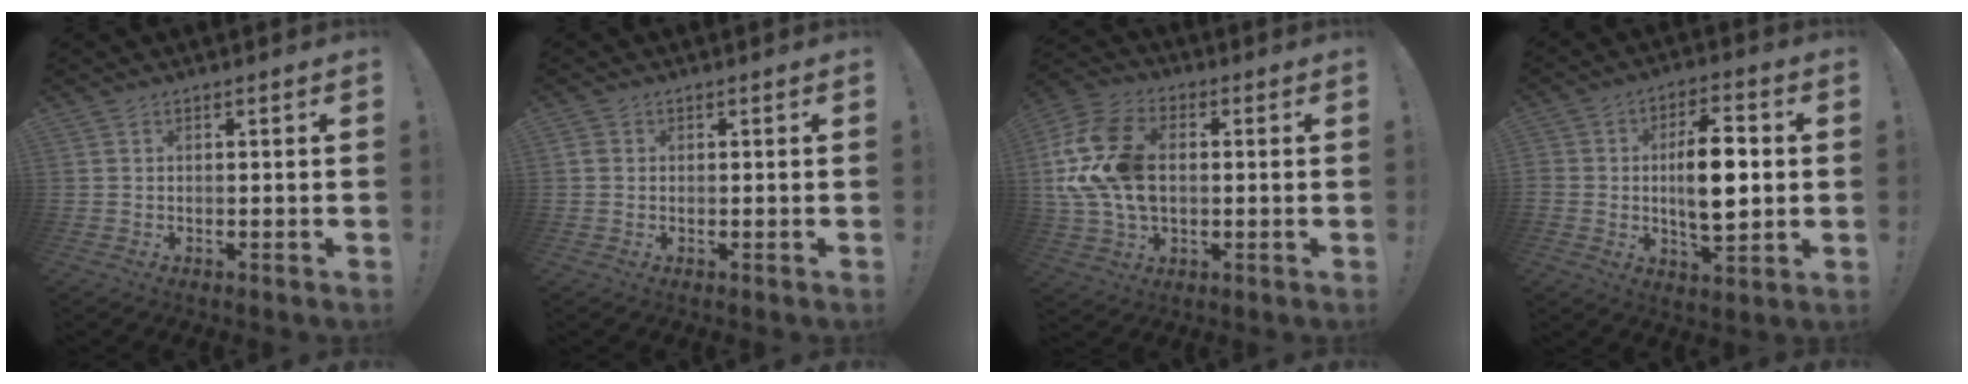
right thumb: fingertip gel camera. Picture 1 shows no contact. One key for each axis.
{"total": 1.3, "fx": 0.2, "fy": 1.0, "fz": 0.7, "tx": -0.013, "ty": 0.003, "tz": 0.005}
{"total": 18.4, "fx": 1.5, "fy": 13.0, "fz": 12.9, "tx": -0.241, "ty": 0.010, "tz": 0.032}
{"total": 13.2, "fx": 0.0, "fy": 7.0, "fz": 11.2, "tx": -0.178, "ty": 0.004, "tz": -0.006}